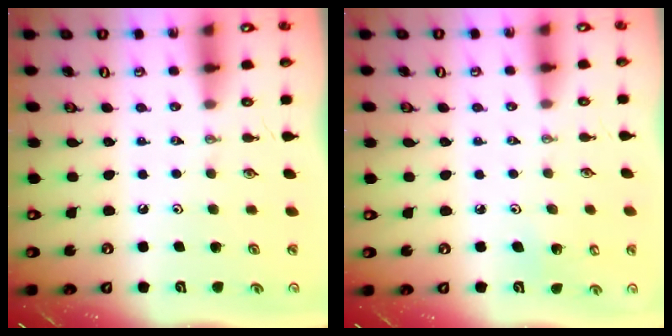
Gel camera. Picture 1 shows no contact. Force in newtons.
{"total": 4.7, "press": 4.4, "slide": 1.7}